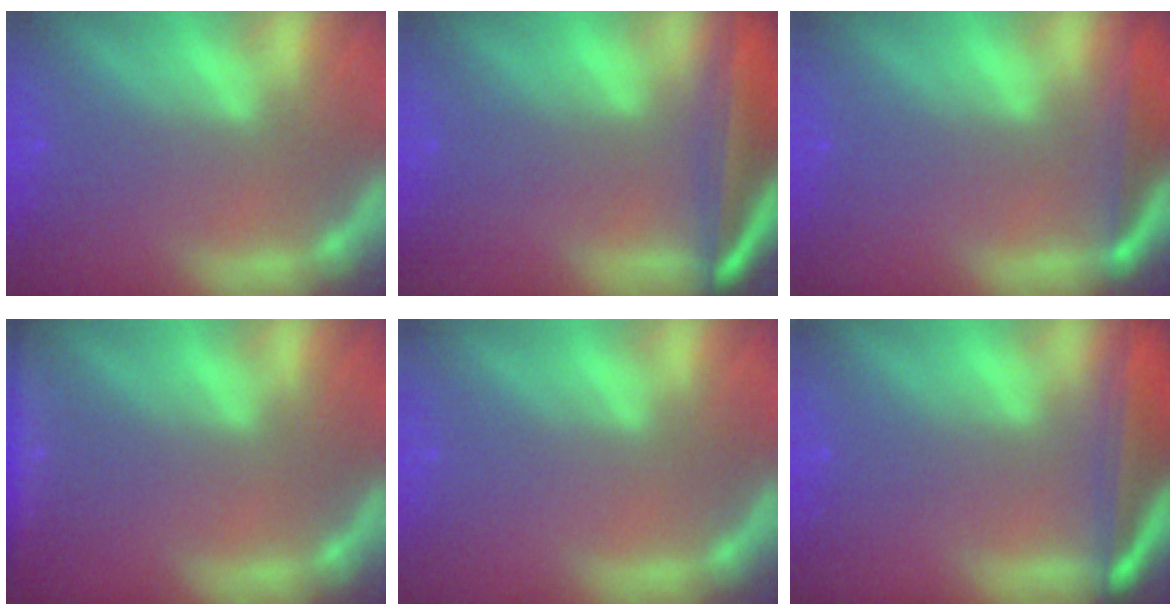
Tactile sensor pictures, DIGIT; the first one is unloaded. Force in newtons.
{"total": 8.5}
{"total": 3.4}
{"total": 3.5}
{"total": 0.0}
{"total": 7.1}